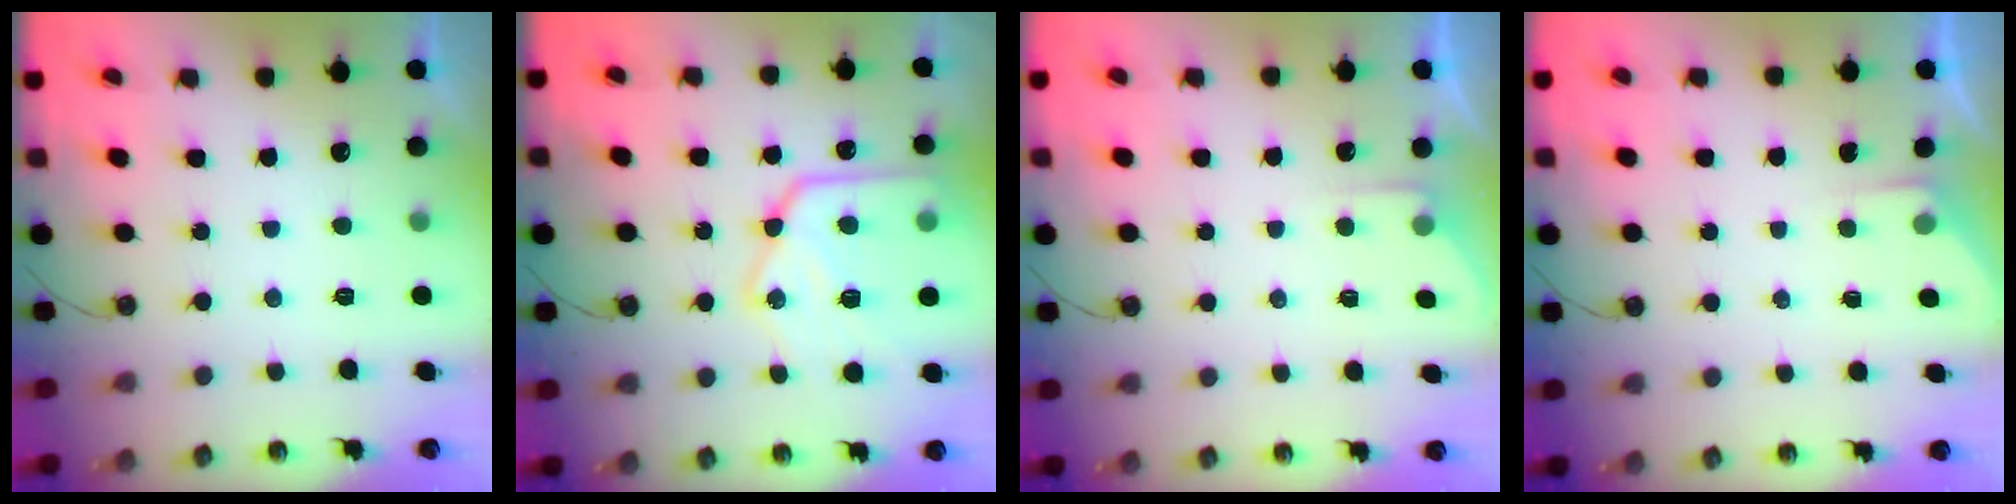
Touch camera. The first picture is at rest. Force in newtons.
{"total": 19.9, "press": 19.8, "slide": 2.0}
{"total": 3.1, "press": 3.1, "slide": 0.5}
{"total": 2.7, "press": 2.7, "slide": 0.4}